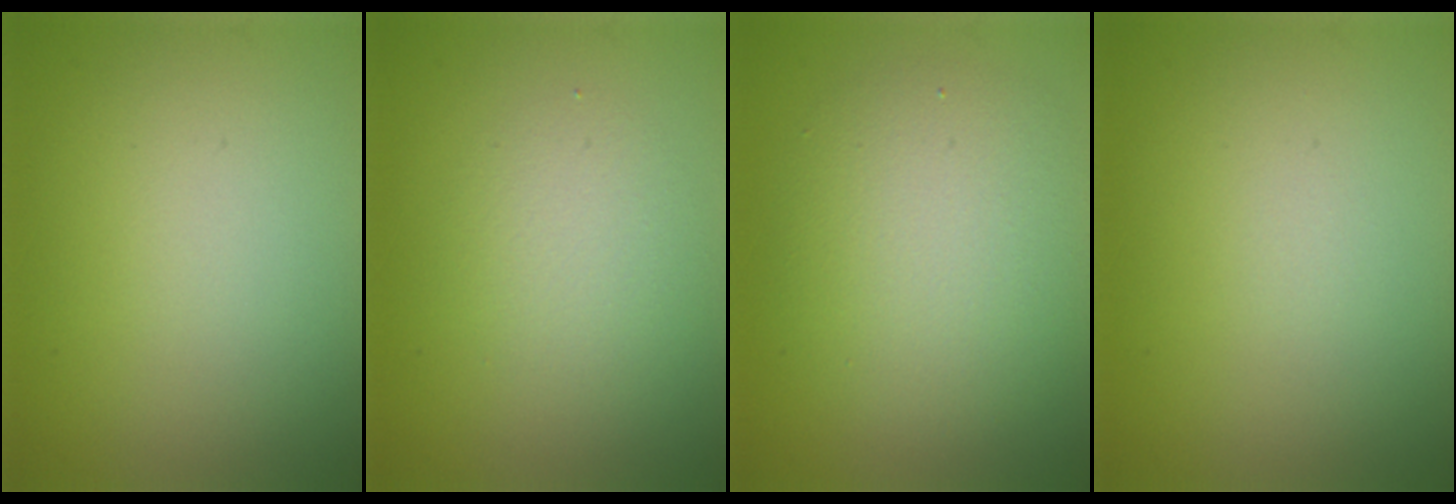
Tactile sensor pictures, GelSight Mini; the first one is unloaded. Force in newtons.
{"total": 2.4, "press": 2.4, "slide": 0.2}
{"total": 5.5, "press": 5.4, "slide": 0.4}
{"total": 0.0}